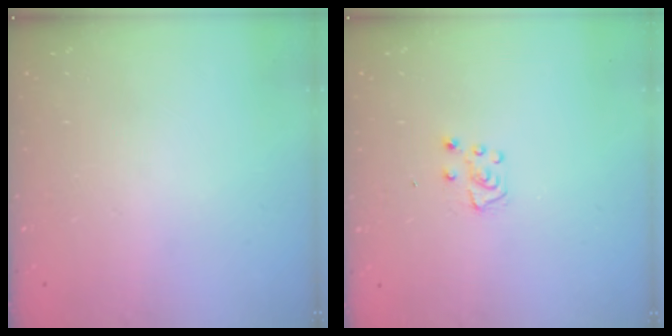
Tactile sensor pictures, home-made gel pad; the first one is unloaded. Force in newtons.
{"total": 5.1, "press": 5.0, "slide": 0.6}